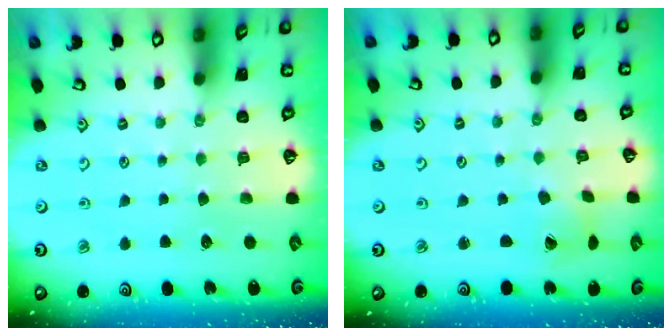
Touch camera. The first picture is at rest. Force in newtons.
{"total": 1.8, "press": 1.7, "slide": 0.2}